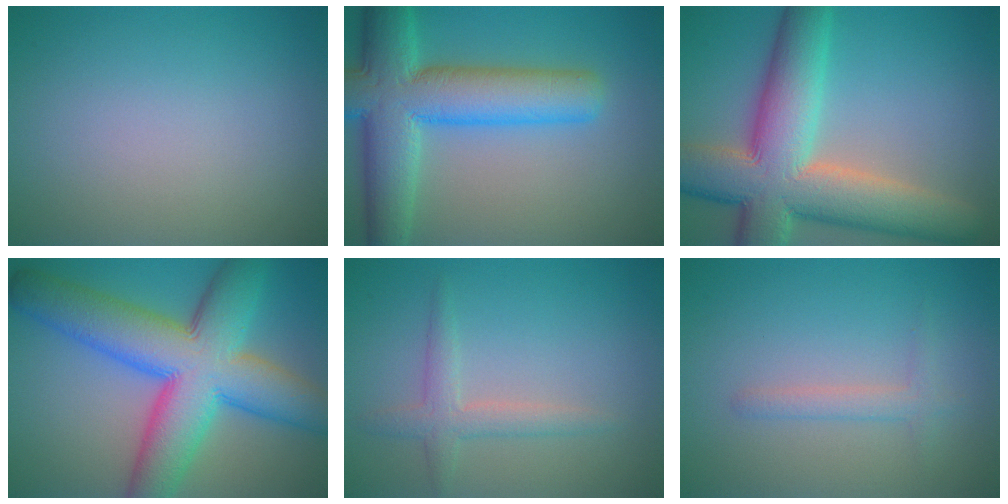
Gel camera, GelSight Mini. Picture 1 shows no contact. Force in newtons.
{"total": 10.1, "press": 10.1, "slide": 0.6}
{"total": 12.4, "press": 12.4, "slide": 0.9}
{"total": 12.8, "press": 12.8, "slide": 0.4}
{"total": 2.3, "press": 2.3, "slide": 0.1}
{"total": 1.5, "press": 1.5, "slide": 0.0}